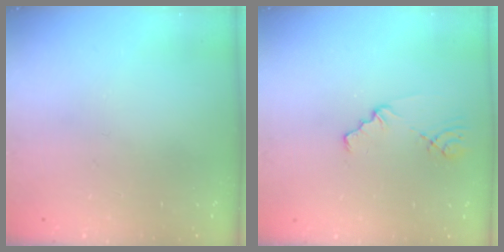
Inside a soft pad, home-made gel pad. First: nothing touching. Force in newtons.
{"total": 1.1, "press": 1.1, "slide": 0.2}